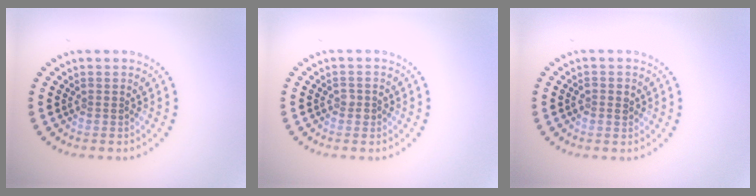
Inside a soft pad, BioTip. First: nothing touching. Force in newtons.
{"total": 1.0, "press": 1.0, "slide": 0.0}
{"total": 1.2, "press": 1.2, "slide": 0.2}